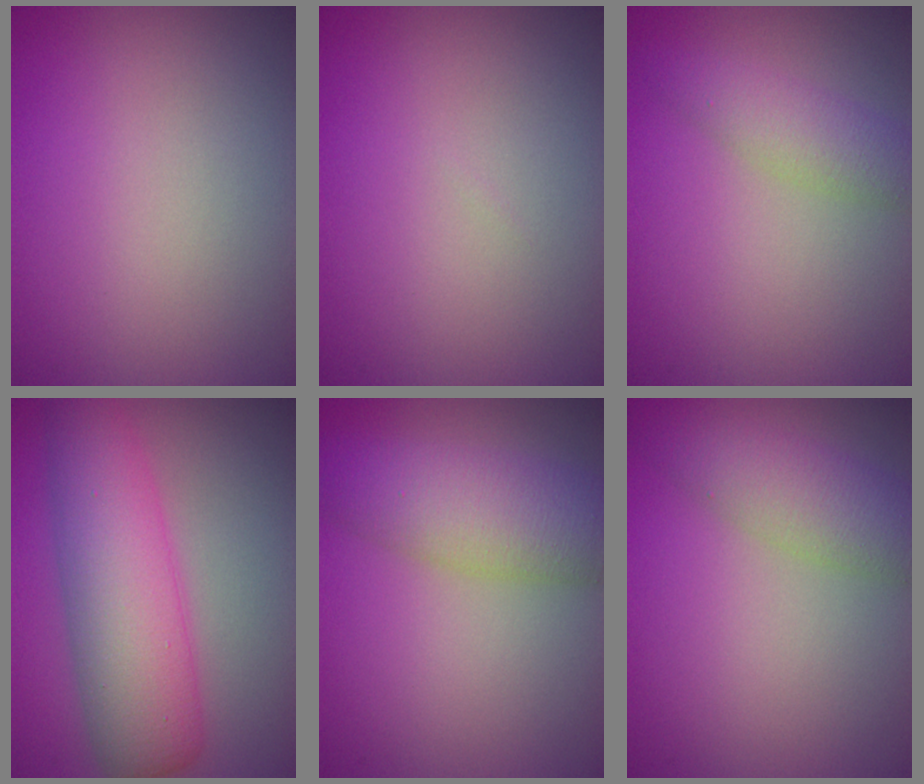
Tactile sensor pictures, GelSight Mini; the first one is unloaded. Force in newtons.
{"total": 0.0}
{"total": 2.8, "press": 2.8, "slide": 0.2}
{"total": 7.6, "press": 7.6, "slide": 0.1}
{"total": 6.3, "press": 6.3, "slide": 0.2}
{"total": 4.3, "press": 4.3, "slide": 0.1}